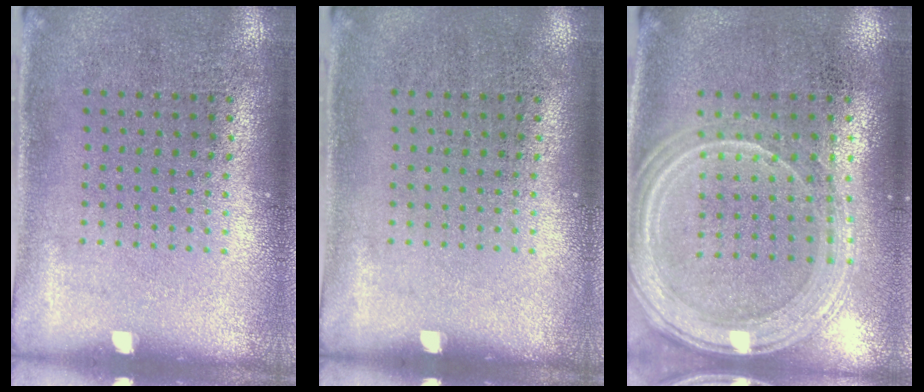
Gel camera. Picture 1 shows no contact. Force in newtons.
{"total": 0.0}
{"total": 1.4, "press": 1.4, "slide": 0.2}